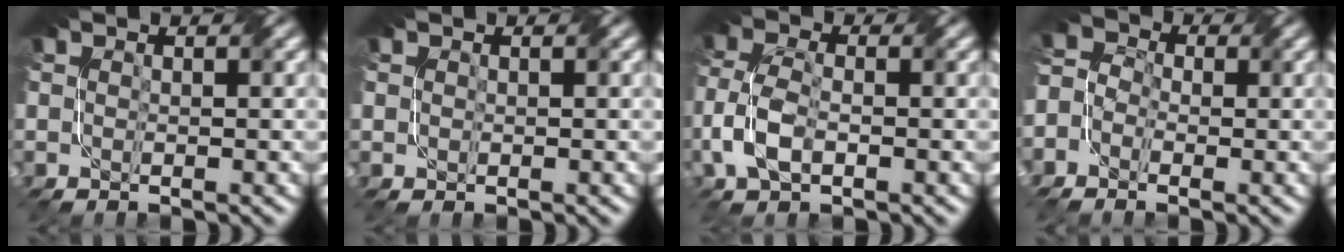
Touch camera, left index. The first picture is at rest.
{"total": 0.7, "force": [0.5, 0.5, 0.1], "torque": [-0.004, -0.003, 0.011]}
{"total": 4.0, "force": [-1.5, 2.2, 3.0], "torque": [-0.076, 0.004, -0.034]}
{"total": 4.1, "force": [-1.9, 3.1, 1.7], "torque": [-0.031, 0.005, -0.040]}